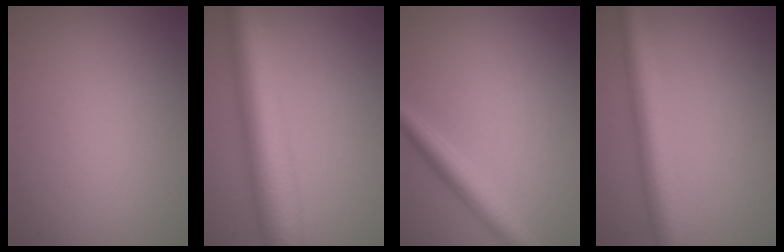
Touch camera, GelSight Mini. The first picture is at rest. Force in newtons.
{"total": 9.5, "press": 9.5, "slide": 0.1}
{"total": 3.1, "press": 3.1, "slide": 0.1}
{"total": 5.9, "press": 5.9, "slide": 0.1}